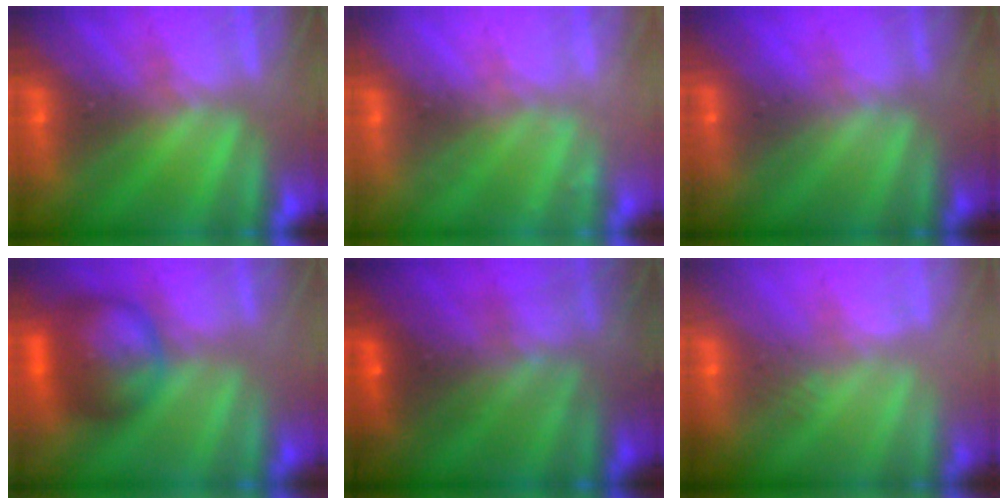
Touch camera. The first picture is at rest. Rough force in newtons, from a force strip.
{"total": 2.3}
{"total": 2.4}
{"total": 6.6}
{"total": 7.0}
{"total": 2.4}